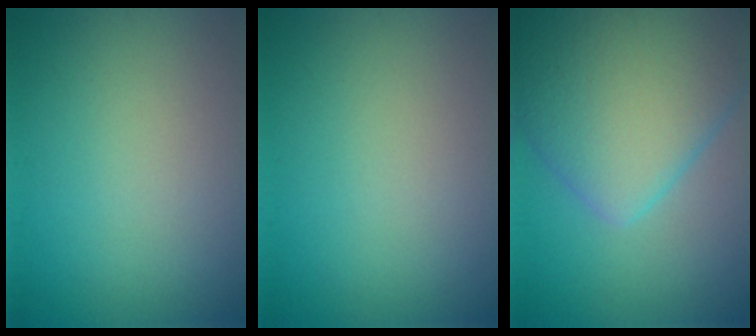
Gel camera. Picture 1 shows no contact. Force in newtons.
{"total": 0.0}
{"total": 9.7, "press": 9.7, "slide": 0.6}